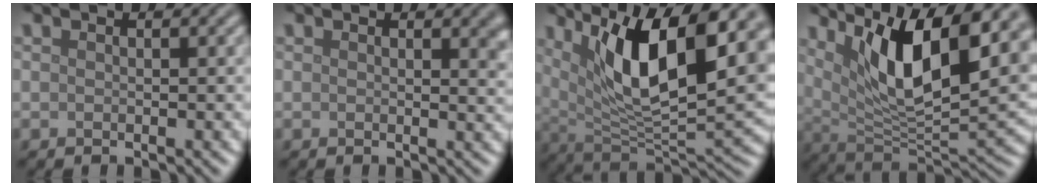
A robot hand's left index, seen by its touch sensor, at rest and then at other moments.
{"total": 1.4, "force": [0.7, 0.4, 1.1], "torque": [-0.006, -0.002, 0.011]}
{"total": 13.0, "force": [4.8, 4.6, 11.2], "torque": [-0.174, -0.005, 0.085]}
{"total": 12.2, "force": [5.4, 3.9, 10.3], "torque": [-0.161, -0.006, 0.097]}